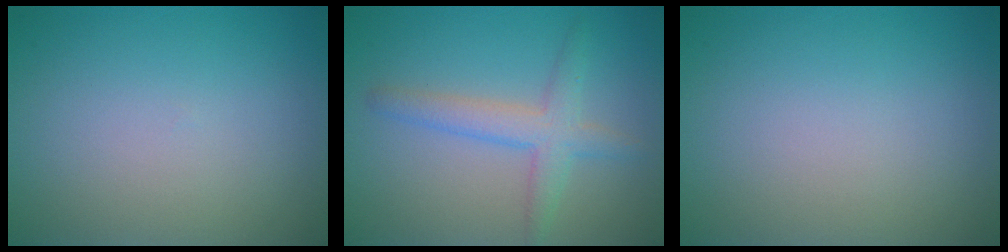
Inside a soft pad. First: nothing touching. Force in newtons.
{"total": 3.3, "press": 3.3, "slide": 0.1}
{"total": 0.0}